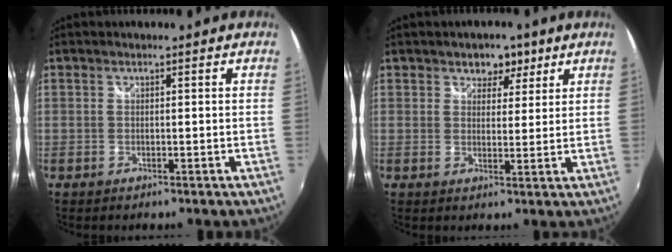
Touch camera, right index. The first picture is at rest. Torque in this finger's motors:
{"motor_torque": [0.01, 0.03, 0.04, 0.02]}